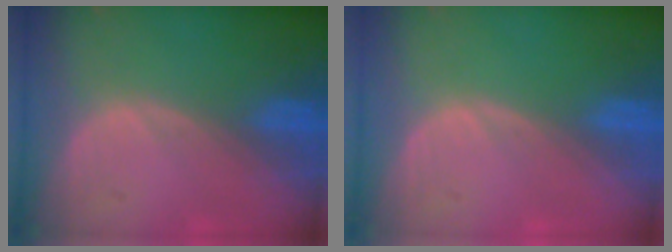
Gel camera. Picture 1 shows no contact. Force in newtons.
{"total": 0.0}